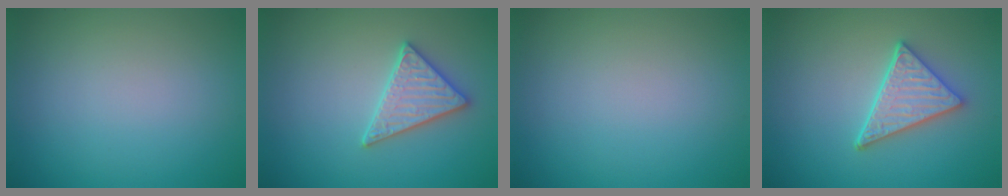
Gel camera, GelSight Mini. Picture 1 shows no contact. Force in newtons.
{"total": 3.1, "press": 3.0, "slide": 0.4}
{"total": 0.0}
{"total": 4.3, "press": 3.6, "slide": 2.3}